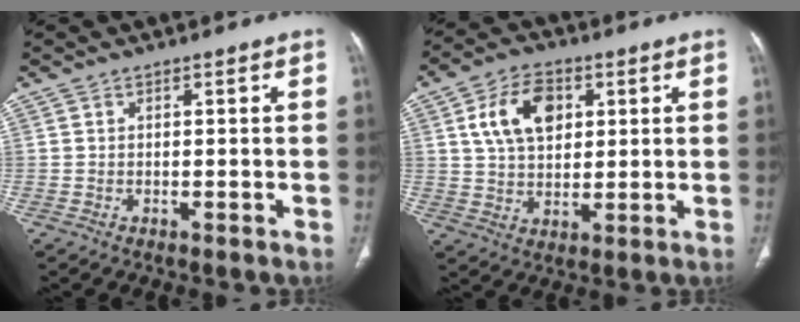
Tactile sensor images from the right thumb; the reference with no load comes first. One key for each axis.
{"total": 11.0, "fx": 3.5, "fy": 7.2, "fz": 7.5, "tx": -0.112, "ty": -0.003, "tz": 0.063}